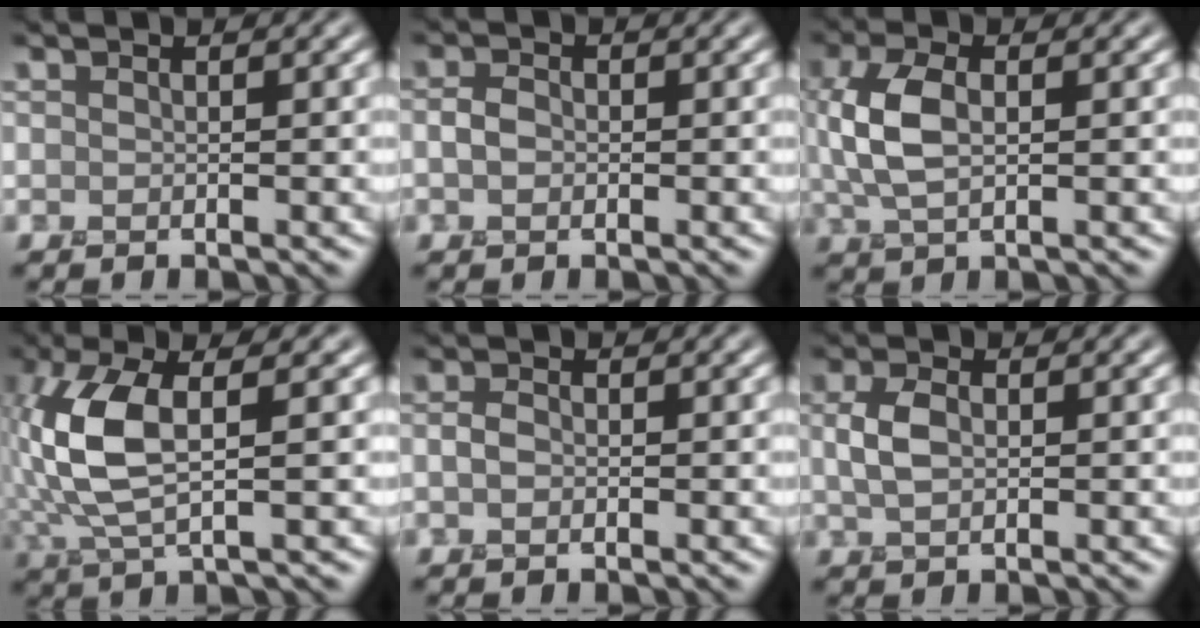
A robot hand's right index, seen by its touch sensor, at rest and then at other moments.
{"total": 1.4, "force": [-0.4, 1.0, 0.9], "torque": [-0.021, 0.001, -0.015]}
{"total": 4.8, "force": [0.5, 2.6, 4.1], "torque": [-0.099, 0.006, 0.009]}
{"total": 7.3, "force": [0.6, 2.9, 6.7], "torque": [-0.167, 0.007, 0.008]}
{"total": 1.2, "force": [-0.4, 0.8, 0.8], "torque": [-0.018, 0.000, -0.014]}
{"total": 2.4, "force": [0.1, 1.5, 1.8], "torque": [-0.048, 0.002, 0.000]}